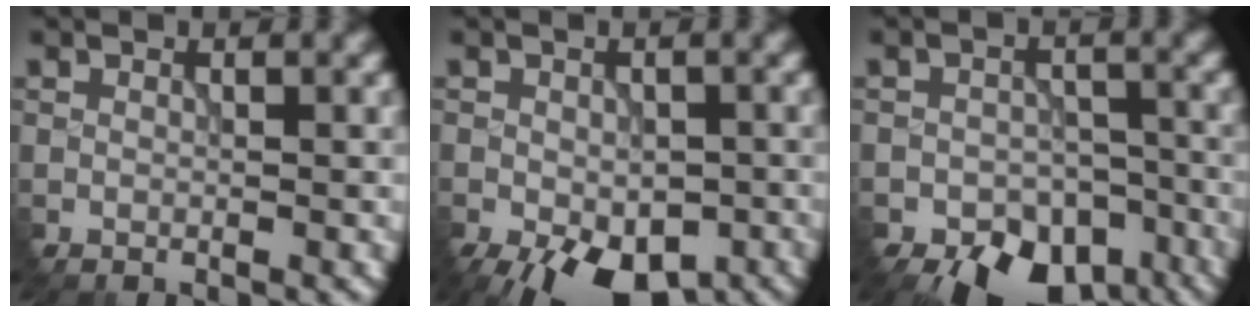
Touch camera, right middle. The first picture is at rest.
{"total": 9.6, "force": [-5.6, 4.8, 6.2], "torque": [-0.102, -0.041, -0.077]}
{"total": 10.5, "force": [-7.6, 5.7, 4.3], "torque": [-0.056, -0.034, -0.096]}